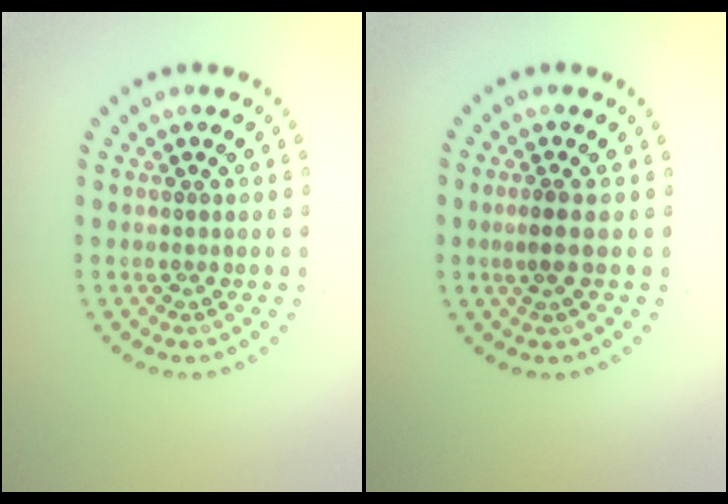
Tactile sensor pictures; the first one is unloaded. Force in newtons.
{"total": 1.7, "press": 1.4, "slide": 0.9}